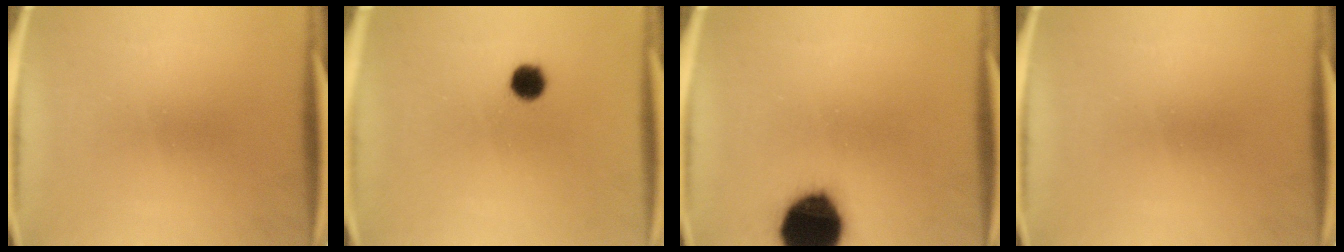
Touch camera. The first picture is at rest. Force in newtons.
{"total": 4.3}
{"total": 19.6}
{"total": 0.0}